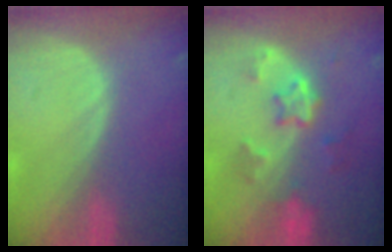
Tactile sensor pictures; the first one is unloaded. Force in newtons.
{"total": 6.1, "press": 5.5, "slide": 2.7}